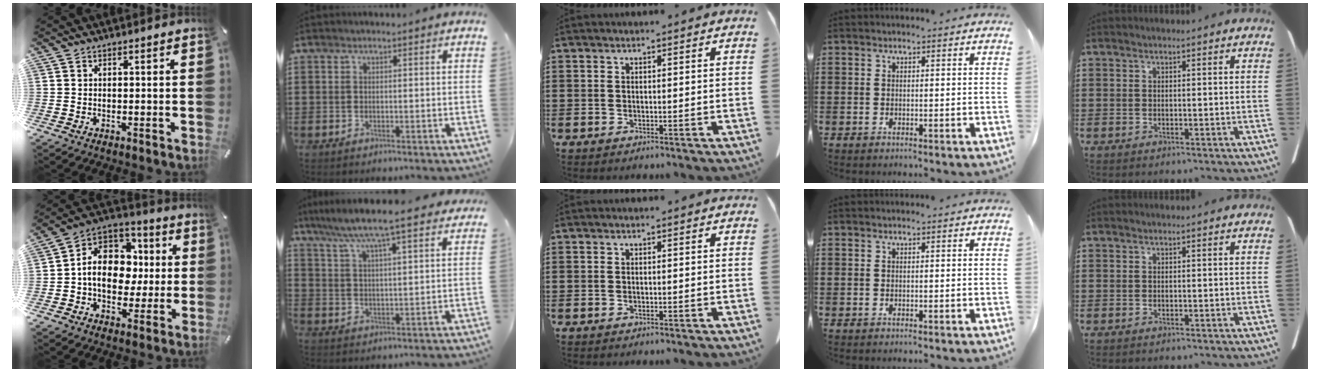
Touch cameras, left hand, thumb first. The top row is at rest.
{"thumb": {"total": 13.5, "force": [-0.5, 11.3, 7.5], "torque": [-0.142, 0.002, -0.008]}, "index": {"total": 6.9, "force": [5.9, -0.1, 3.5], "torque": [-0.091, -0.027, 0.098]}}